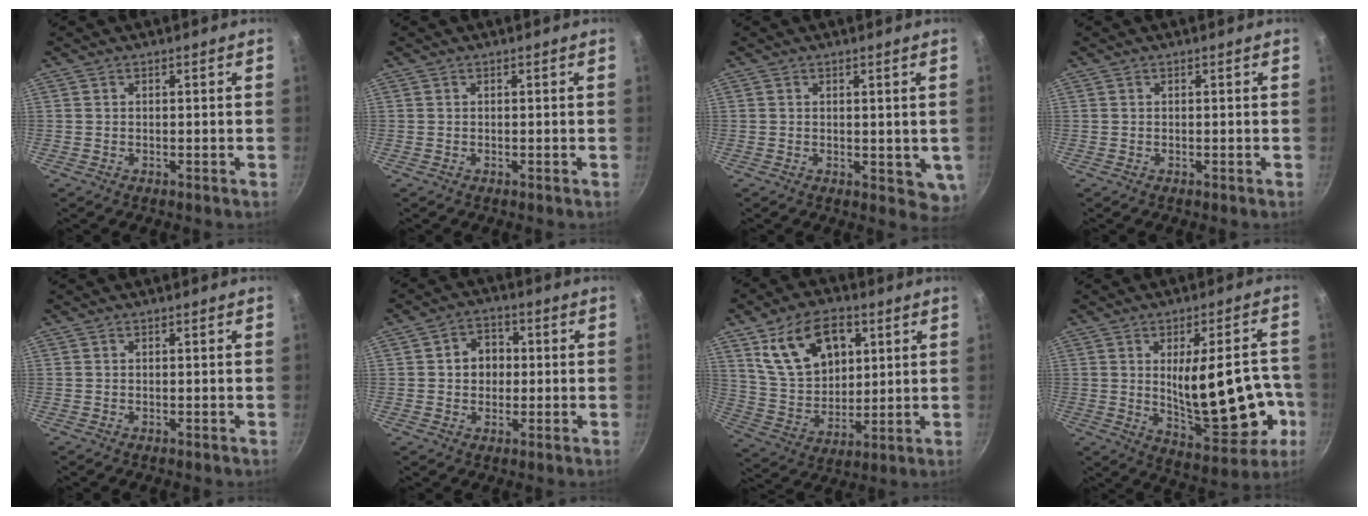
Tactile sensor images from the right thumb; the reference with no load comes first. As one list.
[{"total": 0.0}, {"total": 5.1, "force": [0.8, 2.9, 4.1], "torque": [-0.044, -0.015, 0.014]}, {"total": 0.0}, {"total": 0.0}, {"total": 6.4, "force": [0.5, 5.4, 3.5], "torque": [-0.020, 0.010, 0.001]}, {"total": 16.8, "force": [7.0, 10.8, 10.8], "torque": [-0.150, -0.020, 0.138]}, {"total": 19.6, "force": [-2.3, 8.8, 17.4], "torque": [-0.209, -0.001, -0.010]}]